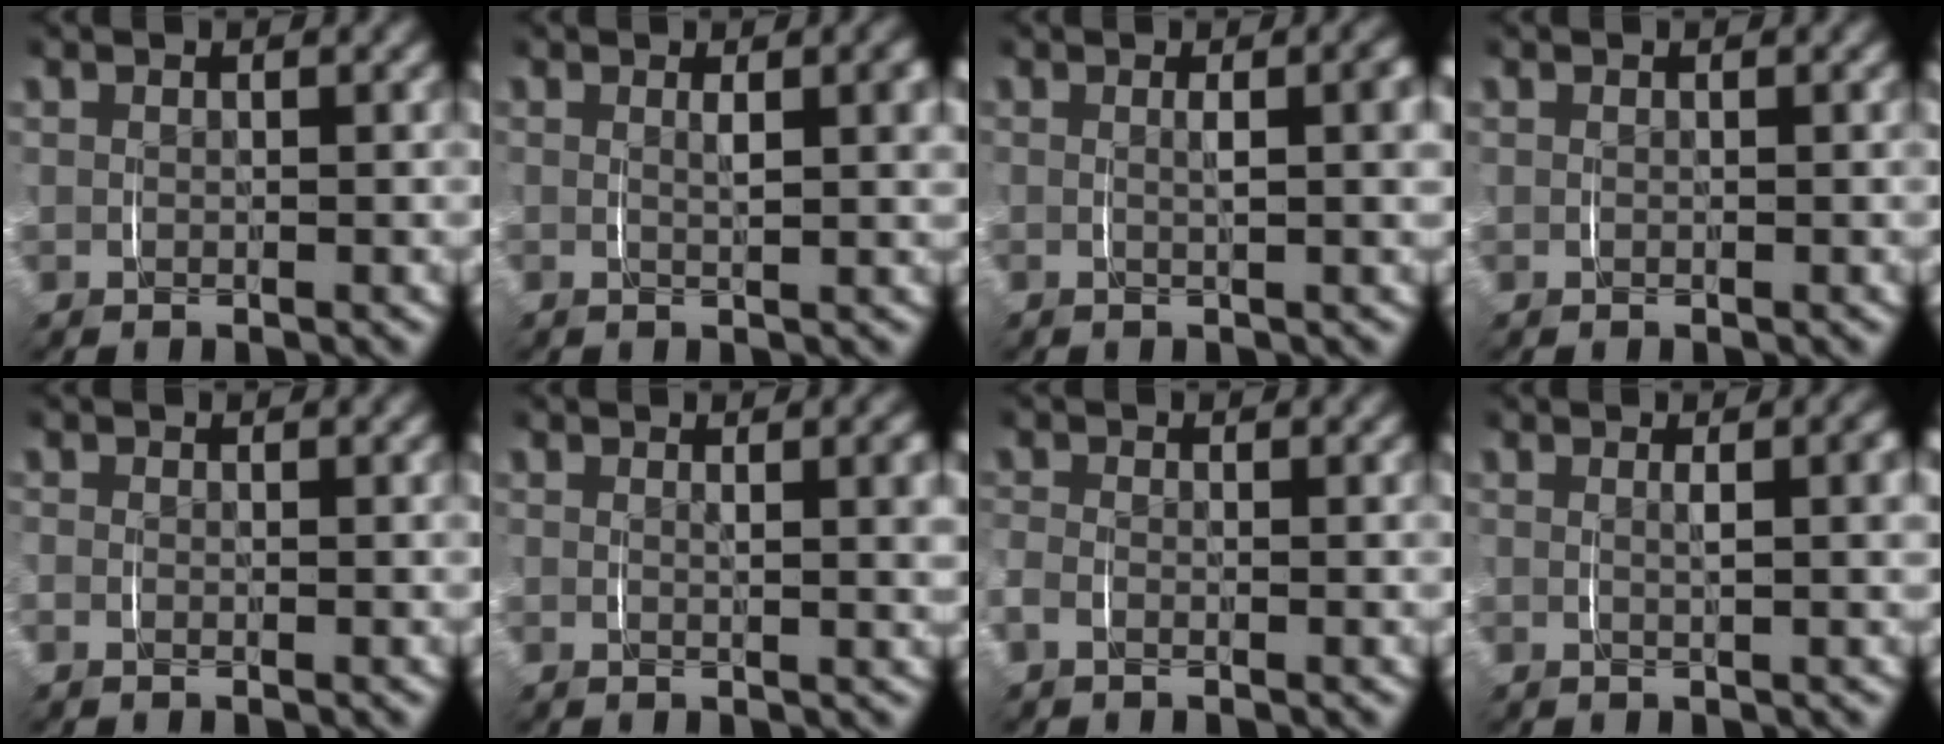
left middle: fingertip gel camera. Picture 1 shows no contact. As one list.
[{"total": 1.5, "force": [0.4, 0.0, 1.5], "torque": [-0.018, -0.004, 0.006]}, {"total": 1.9, "force": [0.1, 0.1, 1.9], "torque": [-0.022, 0.000, -0.001]}, {"total": 0.0}, {"total": 0.6, "force": [-0.6, 0.2, 0.1], "torque": [-0.008, -0.003, -0.012]}, {"total": 1.5, "force": [0.4, -0.1, 1.4], "torque": [-0.010, -0.002, 0.005]}, {"total": 1.5, "force": [-0.9, 0.9, 0.8], "torque": [-0.031, -0.006, -0.019]}, {"total": 1.5, "force": [0.1, 0.0, 1.5], "torque": [-0.019, 0.000, -0.001]}]